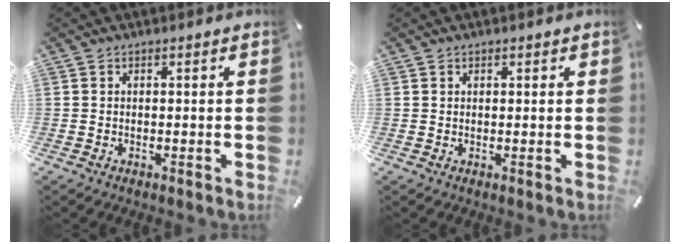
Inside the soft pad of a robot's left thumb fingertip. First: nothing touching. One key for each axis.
{"total": 0.7, "fx": 0.4, "fy": 0.5, "fz": 0.1, "tx": -0.001, "ty": 0.003, "tz": 0.007}